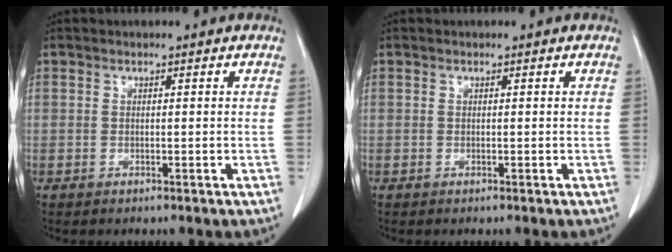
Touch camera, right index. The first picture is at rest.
{"total": 0.0}